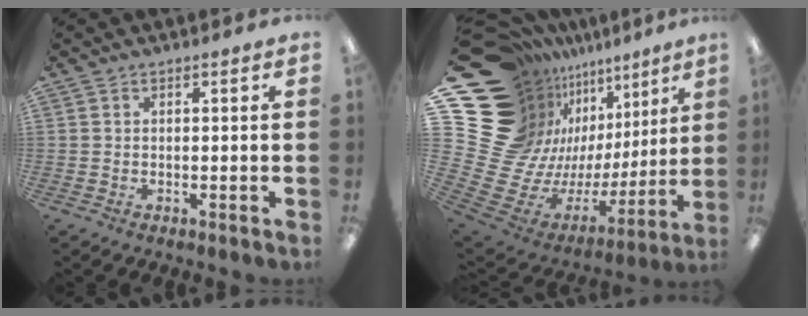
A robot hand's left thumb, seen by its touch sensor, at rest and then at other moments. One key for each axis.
{"total": 20.9, "fx": 7.4, "fy": 15.8, "fz": 11.4, "tx": -0.208, "ty": -0.126, "tz": 0.198}